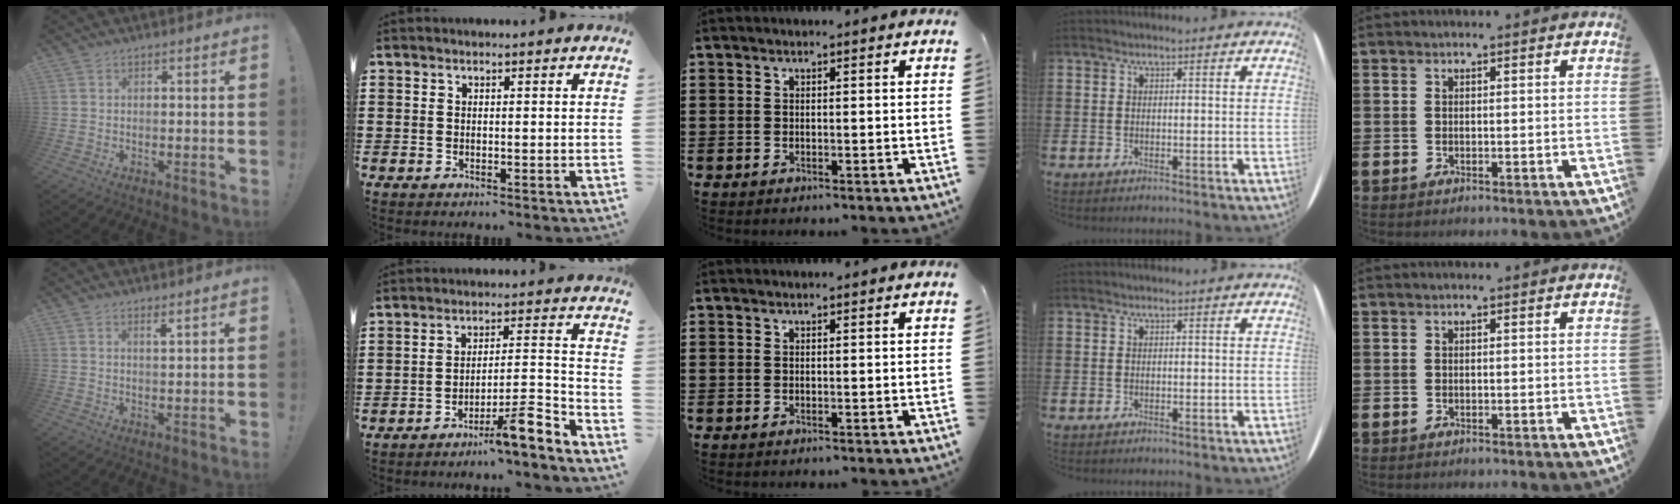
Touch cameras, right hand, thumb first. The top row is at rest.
{"thumb": {"total": 1.9, "force": [1.4, 0.0, 1.3], "torque": [-0.013, -0.008, 0.019]}, "index": {"total": 7.8, "force": [-5.8, 0.5, 5.2], "torque": [-0.079, -0.001, -0.106]}}